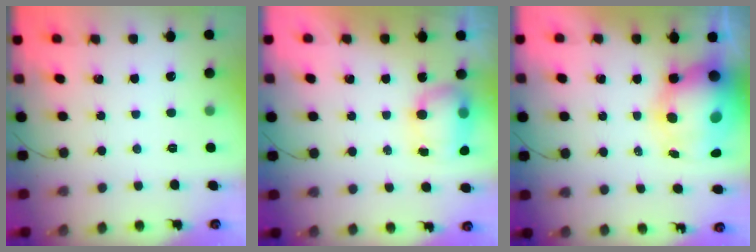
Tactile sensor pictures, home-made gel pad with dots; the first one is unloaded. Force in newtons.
{"total": 9.1, "press": 7.9, "slide": 4.4}
{"total": 12.3, "press": 12.0, "slide": 2.7}